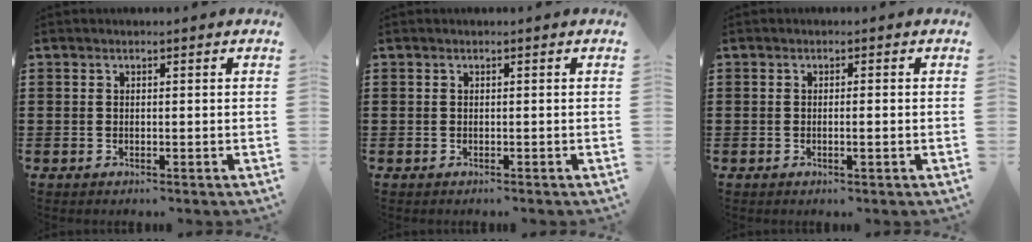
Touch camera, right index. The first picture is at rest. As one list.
[{"total": 0.0}, {"total": 1.1, "force": [-0.4, 0.0, 1.1], "torque": [-0.017, -0.003, -0.007]}]